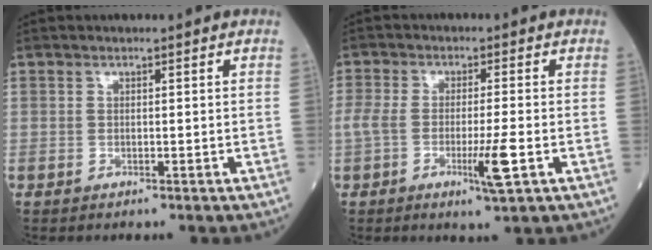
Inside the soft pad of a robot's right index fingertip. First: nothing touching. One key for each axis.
{"total": 6.9, "fx": -2.2, "fy": 0.6, "fz": 6.4, "tx": -0.126, "ty": -0.004, "tz": -0.039}